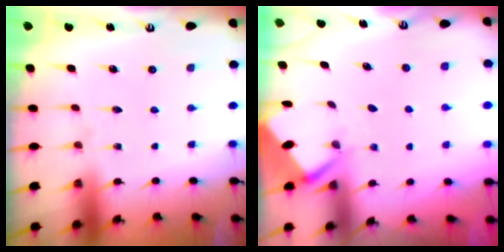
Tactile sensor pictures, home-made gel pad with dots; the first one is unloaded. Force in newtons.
{"total": 2.8, "press": 2.7, "slide": 0.3}